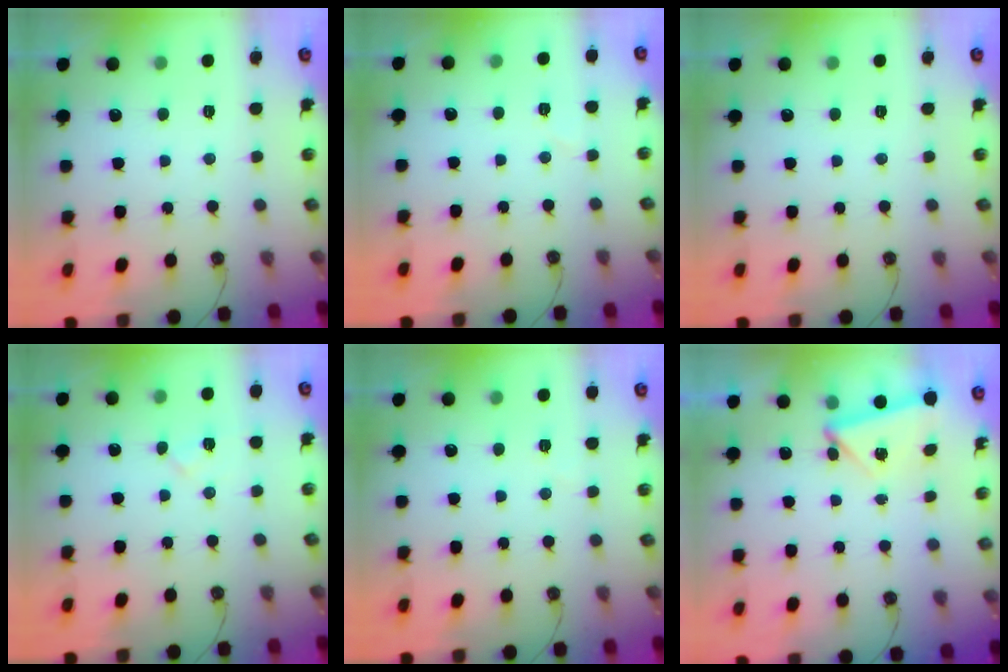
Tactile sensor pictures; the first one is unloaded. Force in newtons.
{"total": 4.1, "press": 3.6, "slide": 1.9}
{"total": 0.0}
{"total": 6.2, "press": 5.8, "slide": 2.1}
{"total": 3.0, "press": 2.8, "slide": 1.0}
{"total": 4.7, "press": 4.6, "slide": 0.9}